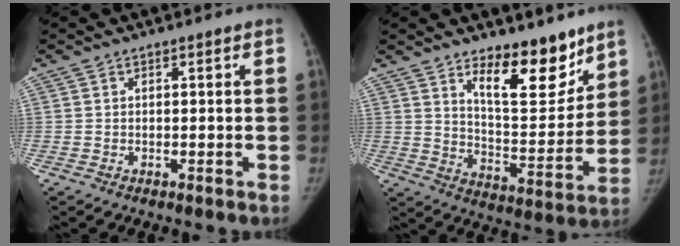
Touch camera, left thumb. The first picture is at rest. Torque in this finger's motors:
{"motor_torque": [0.19, 0.12, 1.15, -1.00, 0.05]}